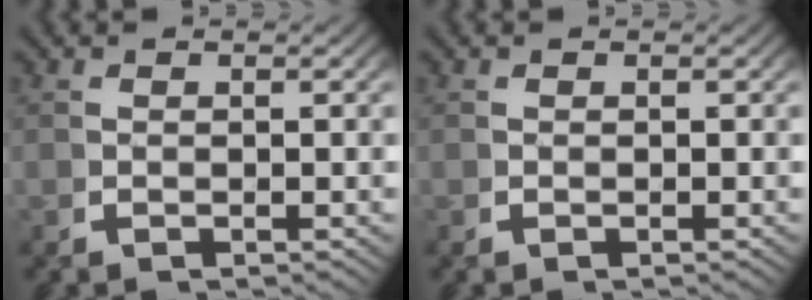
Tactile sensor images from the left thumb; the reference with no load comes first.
{"total": 0.0}